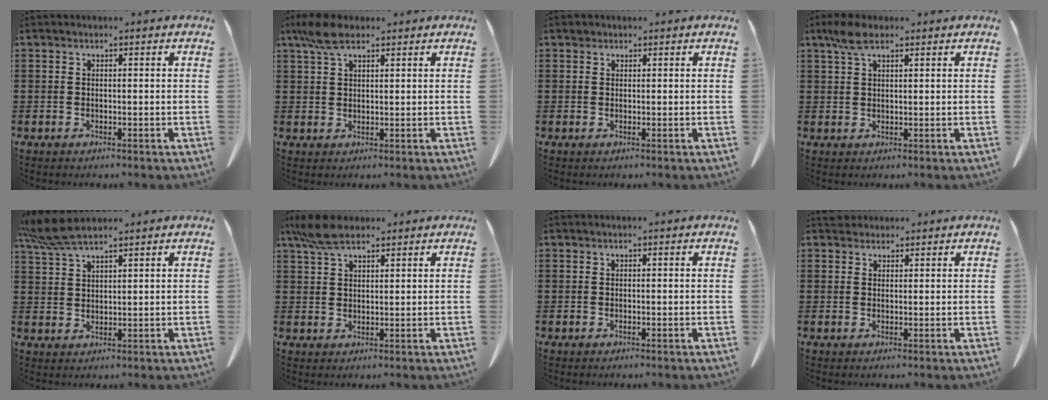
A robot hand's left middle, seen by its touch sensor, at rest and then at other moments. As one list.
[{"total": 4.9, "force": [2.9, 1.9, 3.5], "torque": [-0.083, 0.002, 0.052]}, {"total": 0.7, "force": [0.5, 0.4, 0.1], "torque": [-0.003, 0.003, 0.010]}, {"total": 4.0, "force": [2.3, 1.5, 2.9], "torque": [-0.064, 0.004, 0.041]}, {"total": 5.9, "force": [4.8, 1.1, 3.3], "torque": [-0.085, -0.008, 0.088]}, {"total": 5.8, "force": [4.1, 2.1, 3.5], "torque": [-0.080, 0.001, 0.078]}, {"total": 0.0}, {"total": 2.1, "force": [1.8, 0.9, 0.3], "torque": [-0.012, 0.003, 0.038]}]